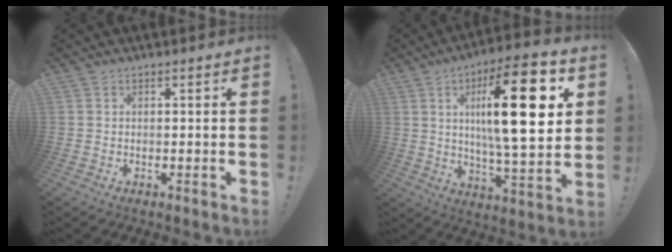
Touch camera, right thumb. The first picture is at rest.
{"total": 23.8, "force": [5.9, 6.5, 22.1], "torque": [-0.351, -0.016, 0.075]}